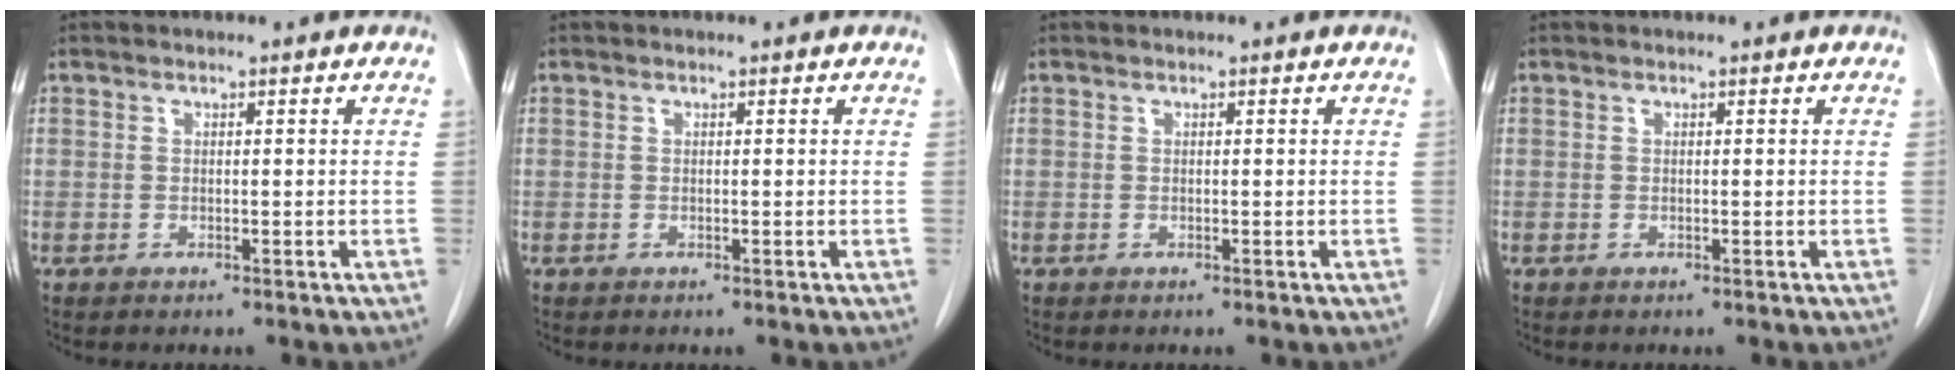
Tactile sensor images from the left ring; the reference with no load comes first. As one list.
[{"total": 0.0}, {"total": 0.0}, {"total": 0.0}]